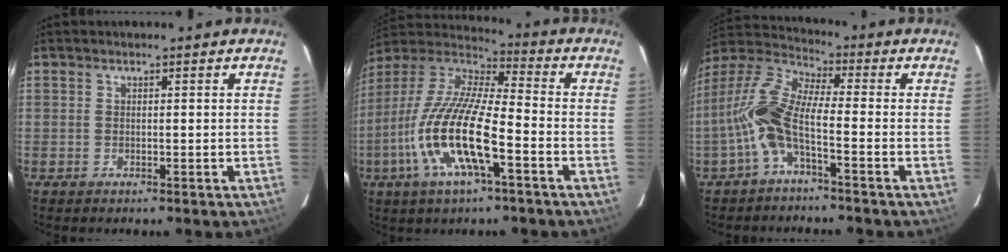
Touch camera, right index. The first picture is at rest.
{"total": 18.0, "force": [-6.6, 4.3, 16.2], "torque": [-0.328, -0.019, -0.135]}
{"total": 10.4, "force": [-3.2, 2.5, 9.6], "torque": [-0.209, 0.011, -0.067]}